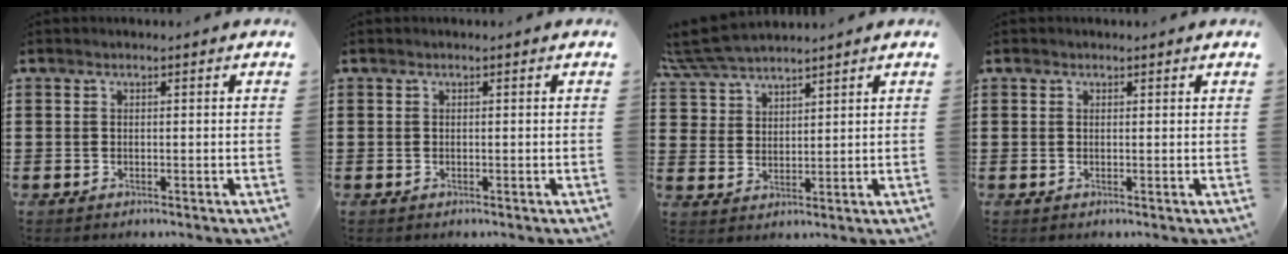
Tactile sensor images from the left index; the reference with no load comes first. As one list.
[{"total": 0.0}, {"total": 6.3, "force": [5.9, 1.7, 1.5], "torque": [-0.053, -0.013, 0.110]}, {"total": 0.5, "force": [0.4, 0.3, 0.0], "torque": [-0.002, 0.004, 0.008]}]